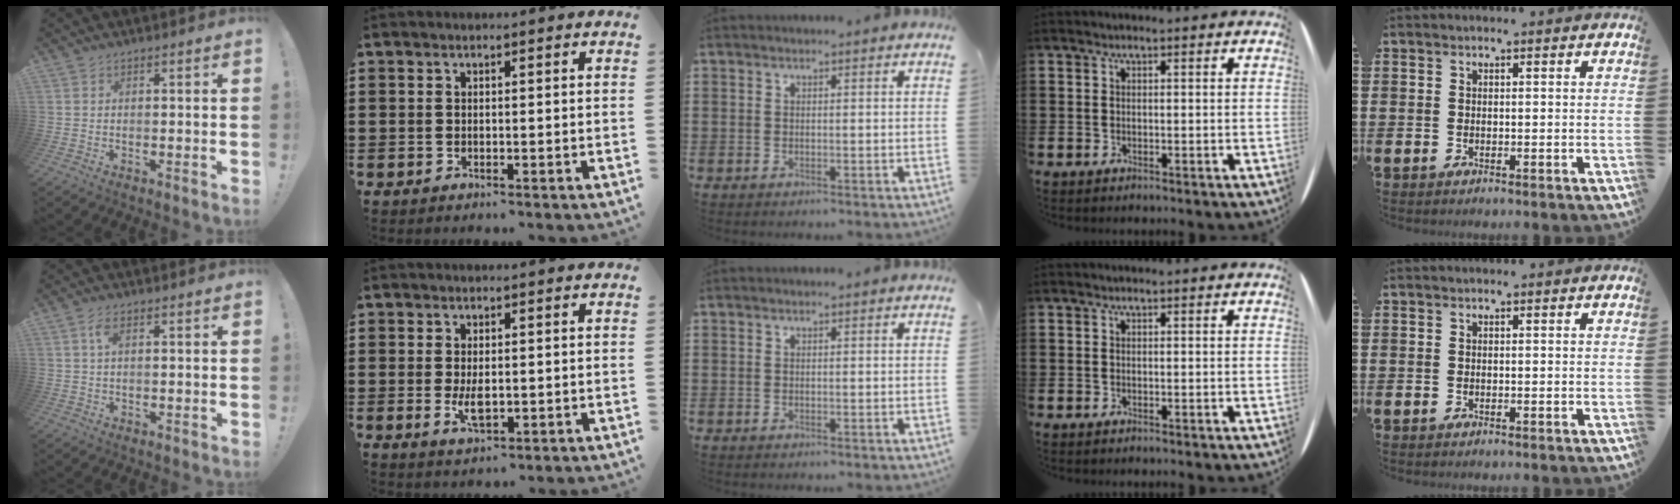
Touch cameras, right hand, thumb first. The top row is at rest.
{"thumb": {"total": 3.1, "force": [1.1, 1.9, 2.3], "torque": [-0.032, 0.000, 0.016]}, "index": {"total": 3.4, "force": [-0.2, 1.7, 3.0], "torque": [-0.064, -0.002, -0.005]}}